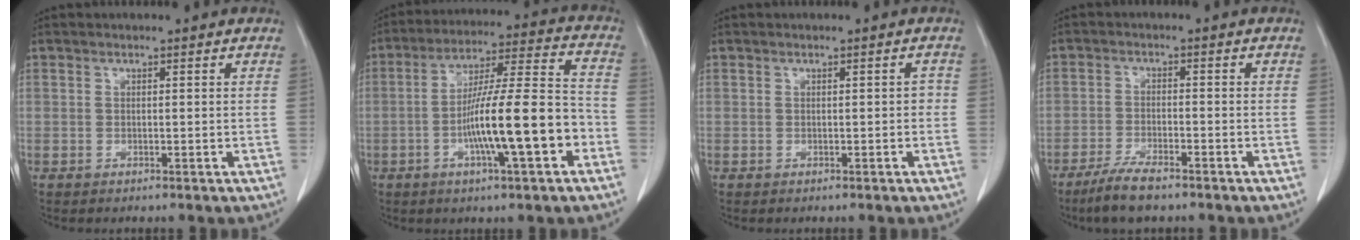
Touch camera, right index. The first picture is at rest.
{"total": 15.4, "force": [-4.8, 1.3, 14.6], "torque": [-0.246, 0.007, -0.079]}
{"total": 0.8, "force": [-0.2, 0.5, 0.7], "torque": [-0.005, 0.003, -0.003]}
{"total": 6.2, "force": [-4.7, 1.0, 3.8], "torque": [-0.076, -0.013, -0.084]}